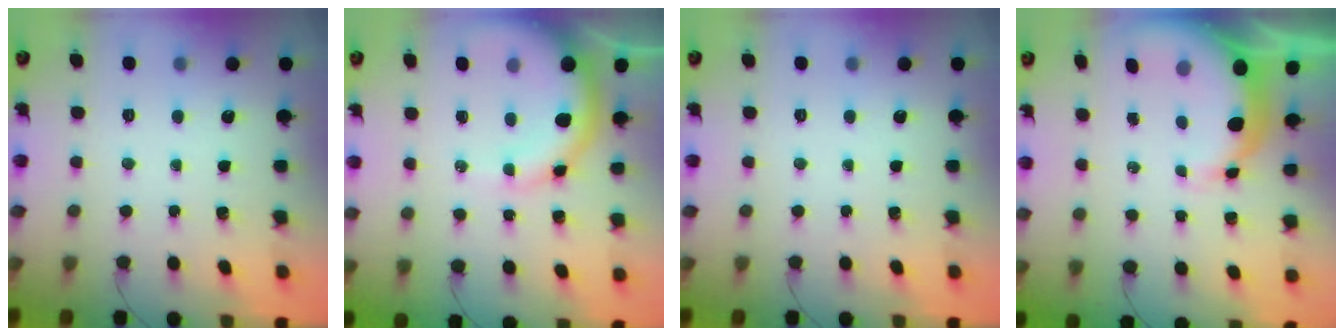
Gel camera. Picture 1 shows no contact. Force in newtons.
{"total": 12.9, "press": 12.6, "slide": 2.6}
{"total": 0.0}
{"total": 8.1, "press": 7.8, "slide": 2.0}